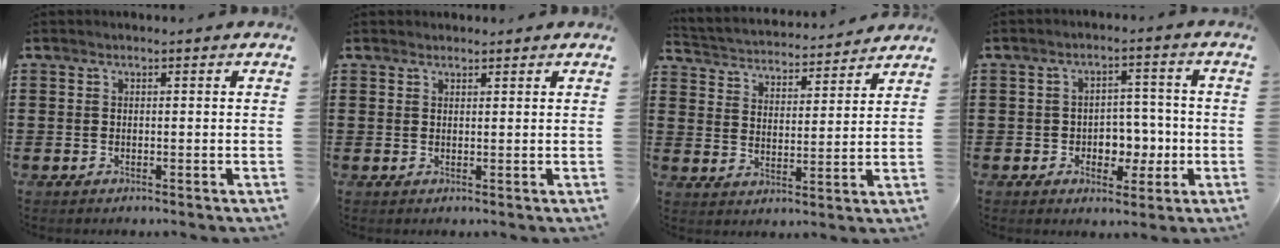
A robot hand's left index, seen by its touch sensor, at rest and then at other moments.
{"total": 1.1, "force": [1.1, 0.3, 0.1], "torque": [-0.003, 0.002, 0.021]}
{"total": 3.5, "force": [3.4, 0.2, -0.2], "torque": [-0.019, -0.031, 0.053]}
{"total": 5.1, "force": [-1.1, 4.0, 3.0], "torque": [-0.048, 0.006, -0.026]}